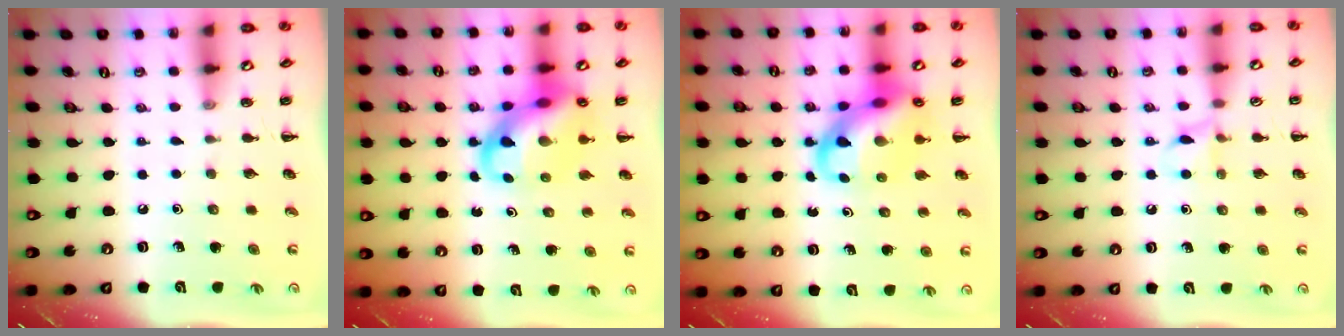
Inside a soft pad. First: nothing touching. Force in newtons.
{"total": 14.7, "press": 14.2, "slide": 3.7}
{"total": 14.7, "press": 14.2, "slide": 3.7}
{"total": 7.2, "press": 7.0, "slide": 1.8}